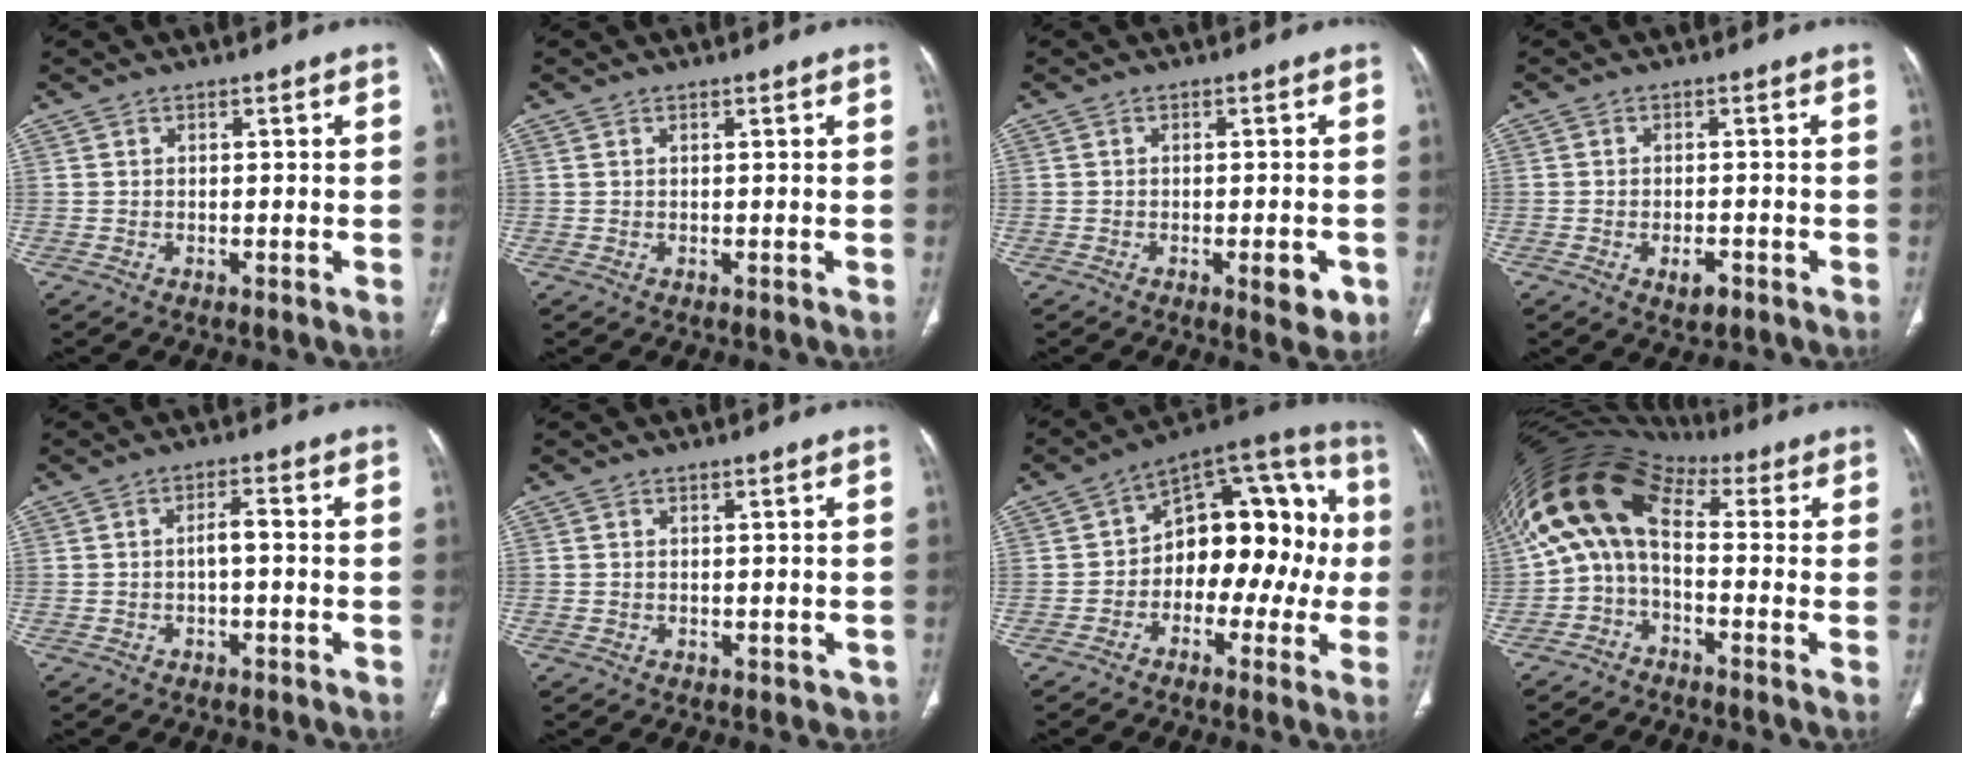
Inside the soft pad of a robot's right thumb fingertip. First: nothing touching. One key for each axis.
{"total": 0.0}
{"total": 5.0, "fx": -1.9, "fy": 1.9, "fz": 4.2, "tx": -0.041, "ty": -0.001, "tz": -0.019}
{"total": 3.4, "fx": -1.6, "fy": 1.7, "fz": 2.5, "tx": -0.035, "ty": 0.006, "tz": -0.020}
{"total": 2.7, "fx": -0.7, "fy": 1.1, "fz": 2.4, "tx": -0.039, "ty": 0.015, "tz": -0.010}
{"total": 2.1, "fx": -0.4, "fy": 1.8, "fz": 0.8, "tx": -0.005, "ty": 0.007, "tz": 0.003}
{"total": 18.0, "fx": -1.1, "fy": 11.3, "fz": 13.9, "tx": -0.129, "ty": 0.060, "tz": -0.029}
{"total": 13.1, "fx": 0.7, "fy": 7.8, "fz": 10.6, "tx": -0.198, "ty": 0.065, "tz": -0.001}